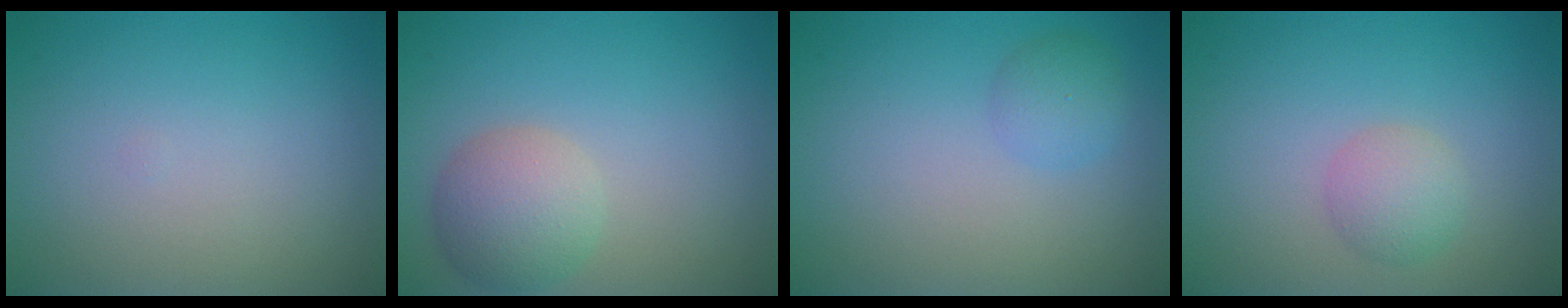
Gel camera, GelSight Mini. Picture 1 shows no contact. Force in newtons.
{"total": 4.1, "press": 4.1, "slide": 0.3}
{"total": 1.8, "press": 1.8, "slide": 0.0}
{"total": 2.2, "press": 2.2, "slide": 0.0}